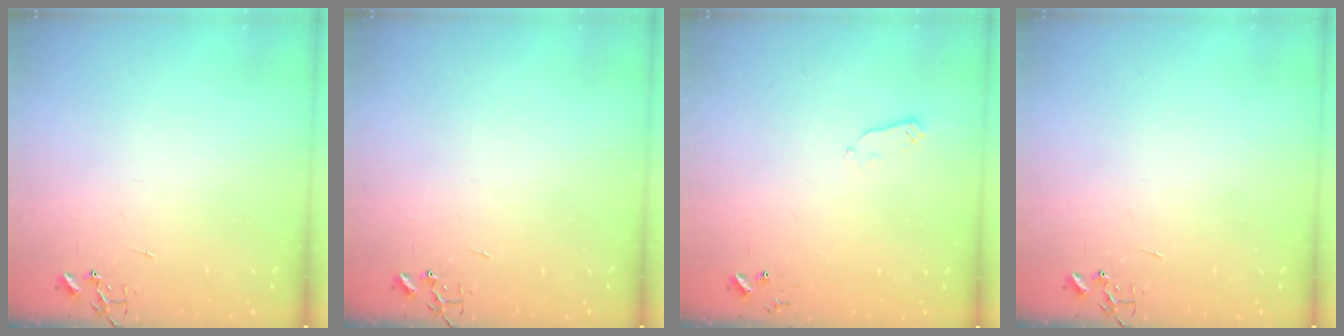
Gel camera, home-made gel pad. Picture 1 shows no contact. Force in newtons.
{"total": 0.0}
{"total": 2.7, "press": 2.6, "slide": 0.4}
{"total": 0.0}